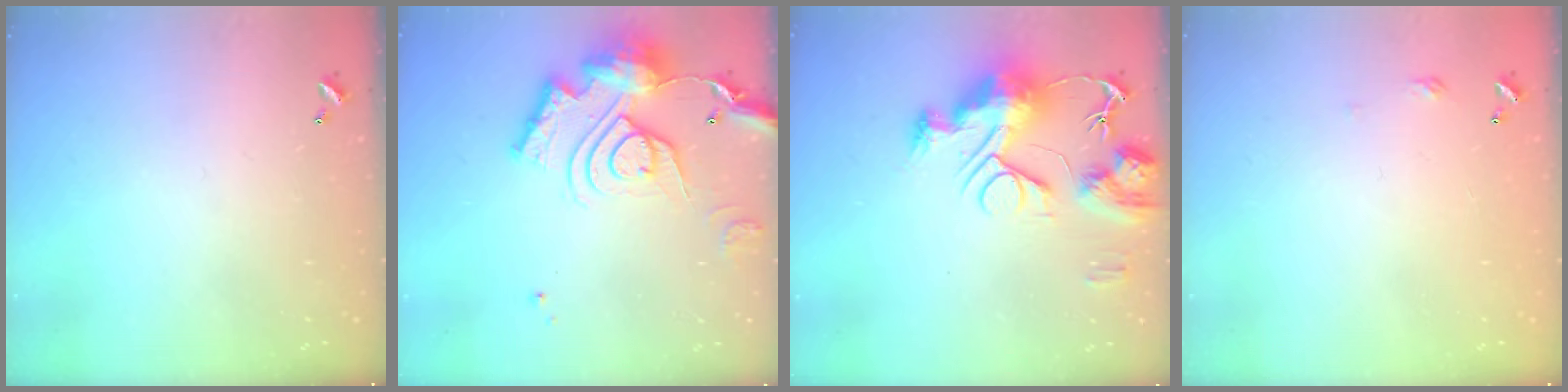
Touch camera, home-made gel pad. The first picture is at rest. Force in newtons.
{"total": 21.9, "press": 21.7, "slide": 2.3}
{"total": 14.8, "press": 14.7, "slide": 1.3}
{"total": 2.7, "press": 2.6, "slide": 0.4}